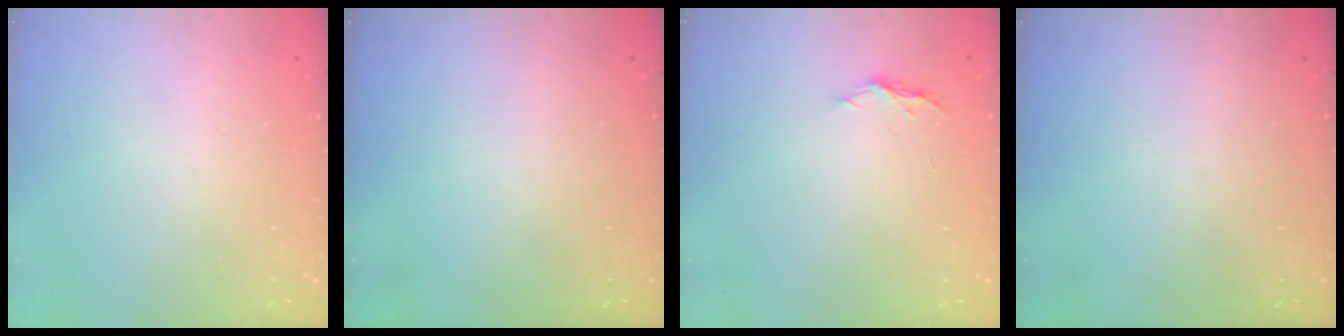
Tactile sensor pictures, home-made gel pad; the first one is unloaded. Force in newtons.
{"total": 0.0}
{"total": 4.0, "press": 4.0, "slide": 0.4}
{"total": 0.0}